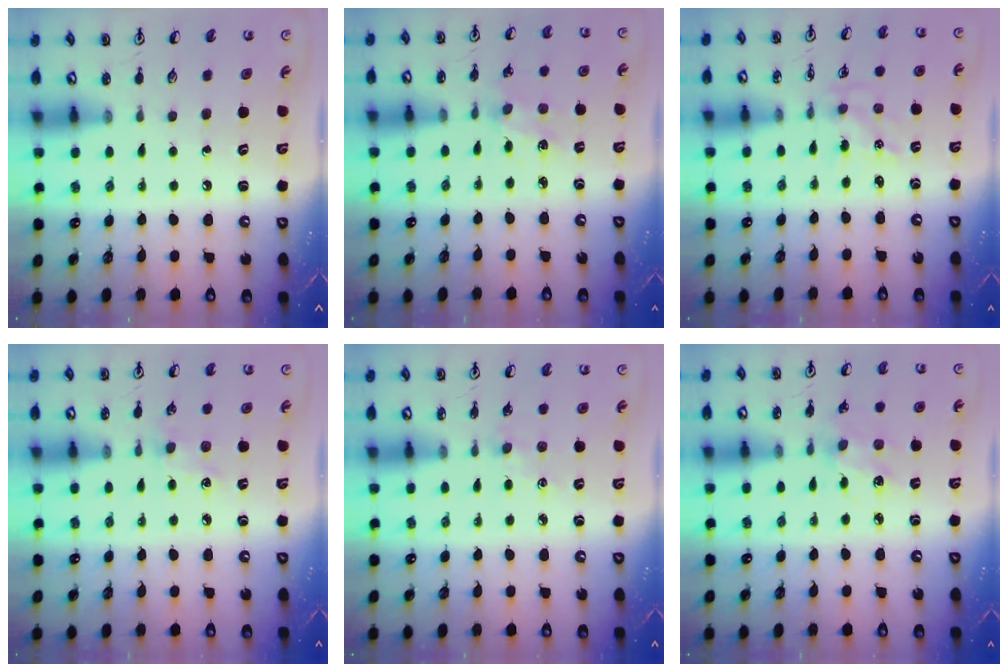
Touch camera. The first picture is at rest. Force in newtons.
{"total": 1.7, "press": 1.7, "slide": 0.1}
{"total": 1.2, "press": 1.2, "slide": 0.1}
{"total": 5.4, "press": 5.4, "slide": 0.7}
{"total": 2.0, "press": 2.0, "slide": 0.3}
{"total": 4.5, "press": 4.5, "slide": 0.3}